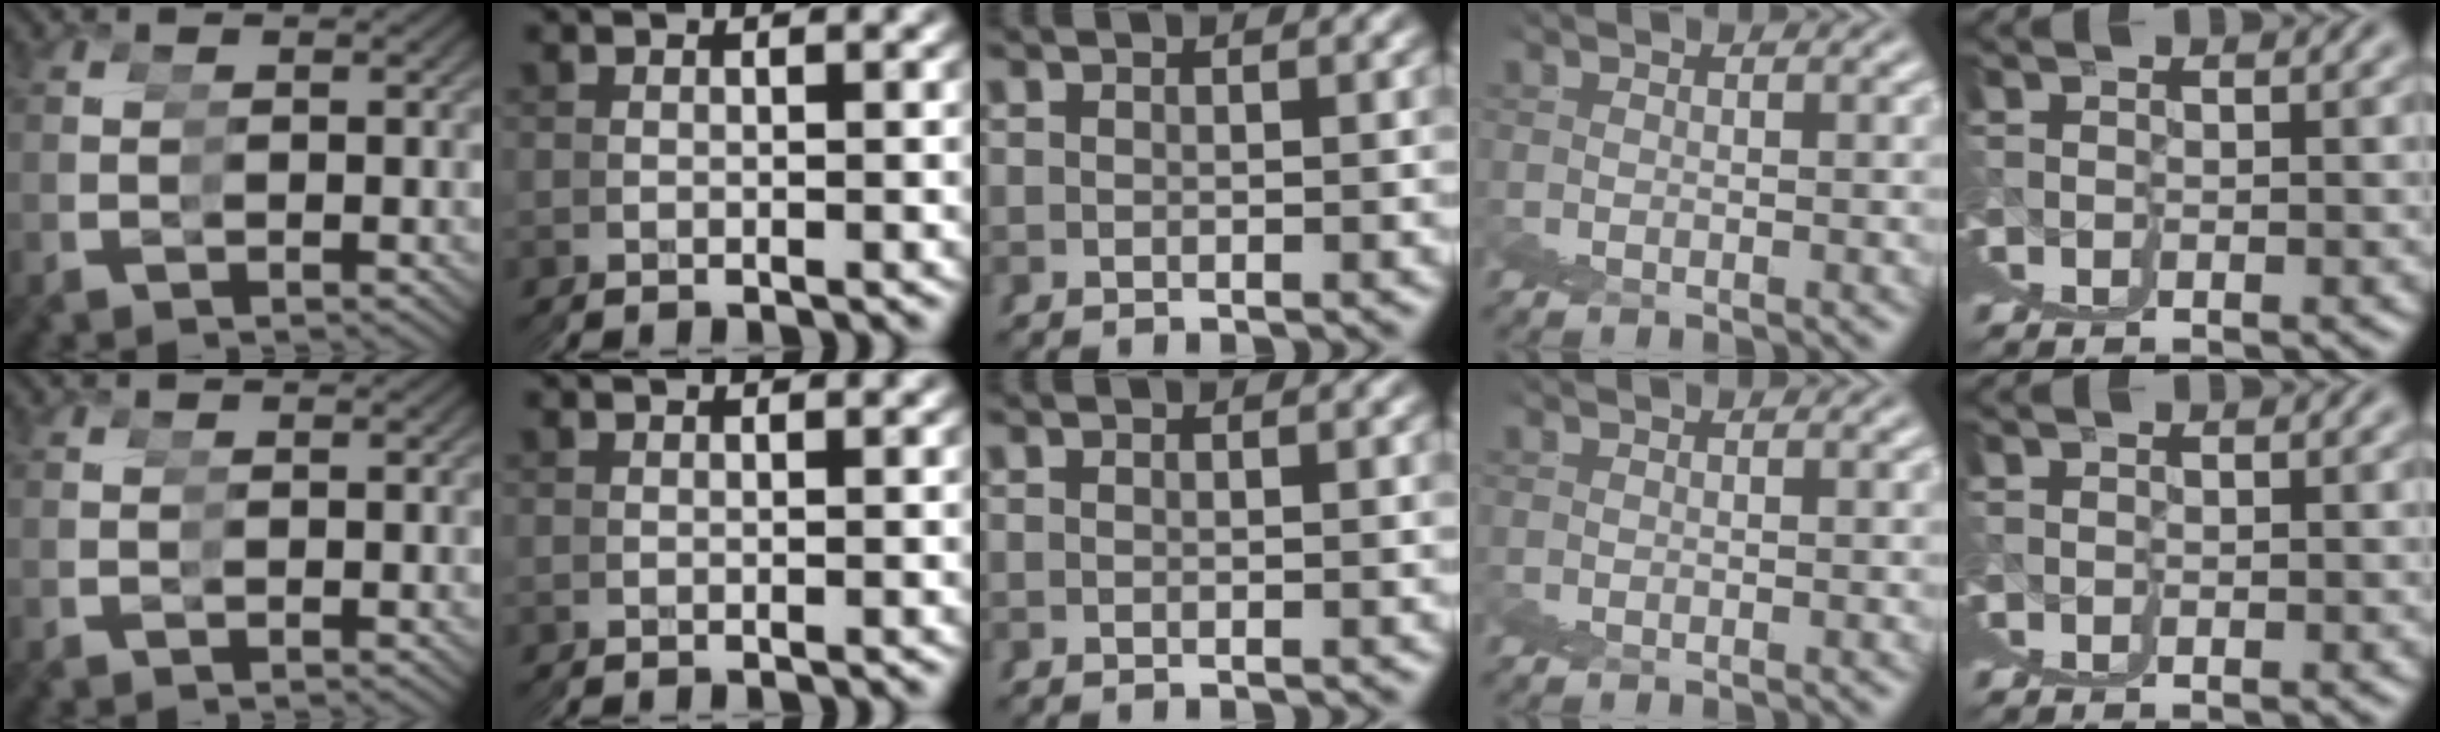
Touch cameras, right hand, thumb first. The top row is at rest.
{}